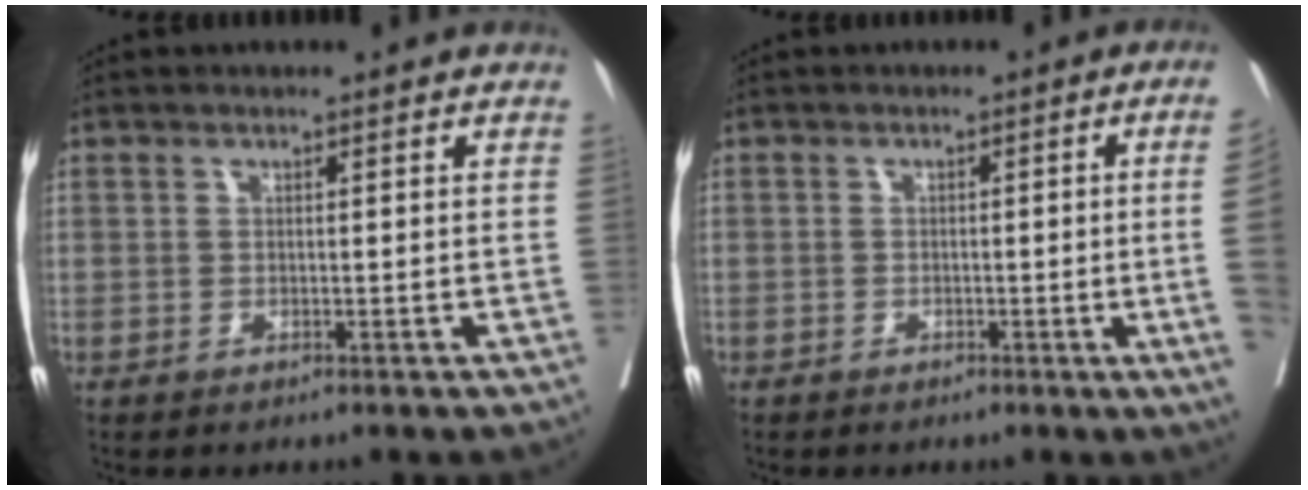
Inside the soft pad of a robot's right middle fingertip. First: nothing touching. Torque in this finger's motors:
{"motor_torque": [1.07, -1.06, -0.25, -0.21]}